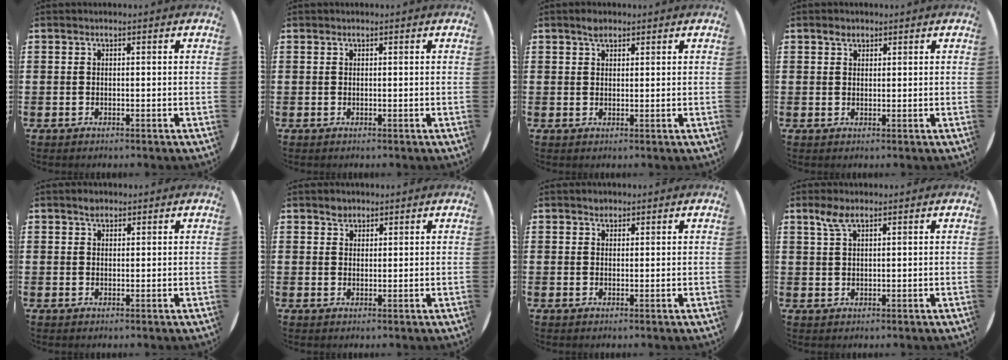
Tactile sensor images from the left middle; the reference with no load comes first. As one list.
[{"total": 0.0}, {"total": 1.6, "force": [1.3, 0.7, 0.6], "torque": [-0.006, 0.001, 0.023]}, {"total": 1.4, "force": [1.1, 0.7, 0.4], "torque": [-0.002, -0.001, 0.019]}, {"total": 1.3, "force": [1.1, 0.6, 0.3], "torque": [0.000, -0.001, 0.019]}, {"total": 1.6, "force": [1.4, 0.8, 0.1], "torque": [0.005, -0.002, 0.026]}, {"total": 1.1, "force": [1.0, 0.6, 0.1], "torque": [0.004, -0.002, 0.018]}, {"total": 2.7, "force": [1.8, 0.8, 1.9], "torque": [-0.042, 0.006, 0.032]}]